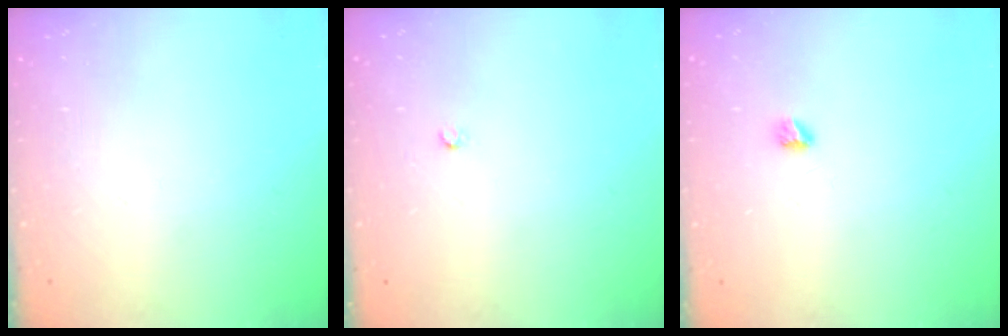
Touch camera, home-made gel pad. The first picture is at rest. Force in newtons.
{"total": 2.2, "press": 2.2, "slide": 0.3}
{"total": 3.3, "press": 3.3, "slide": 0.4}